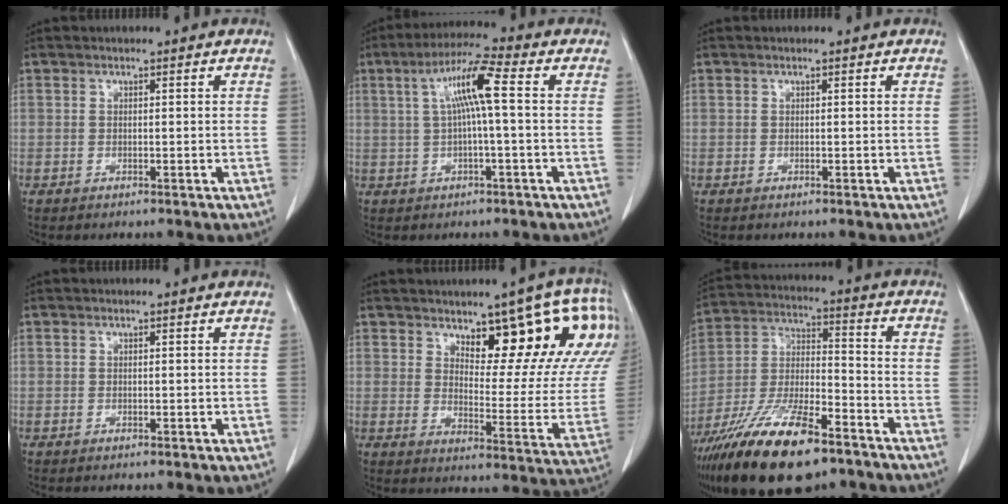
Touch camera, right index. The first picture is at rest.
{"total": 7.9, "force": [1.3, 0.2, 7.8], "torque": [-0.146, 0.023, 0.022]}
{"total": 0.0}
{"total": 0.0}
{"total": 17.7, "force": [11.2, 6.0, 12.3], "torque": [-0.137, -0.021, 0.135]}
{"total": 19.3, "force": [-13.2, 5.0, 13.3], "torque": [-0.268, -0.020, -0.237]}